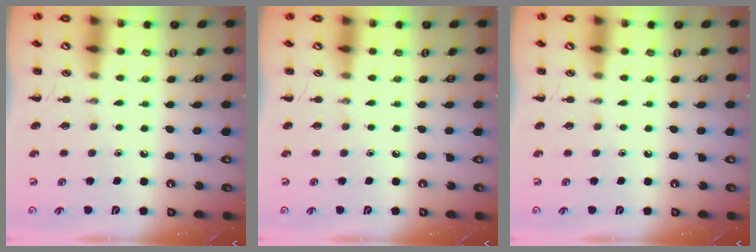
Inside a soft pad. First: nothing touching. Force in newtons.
{"total": 0.0}
{"total": 0.0}